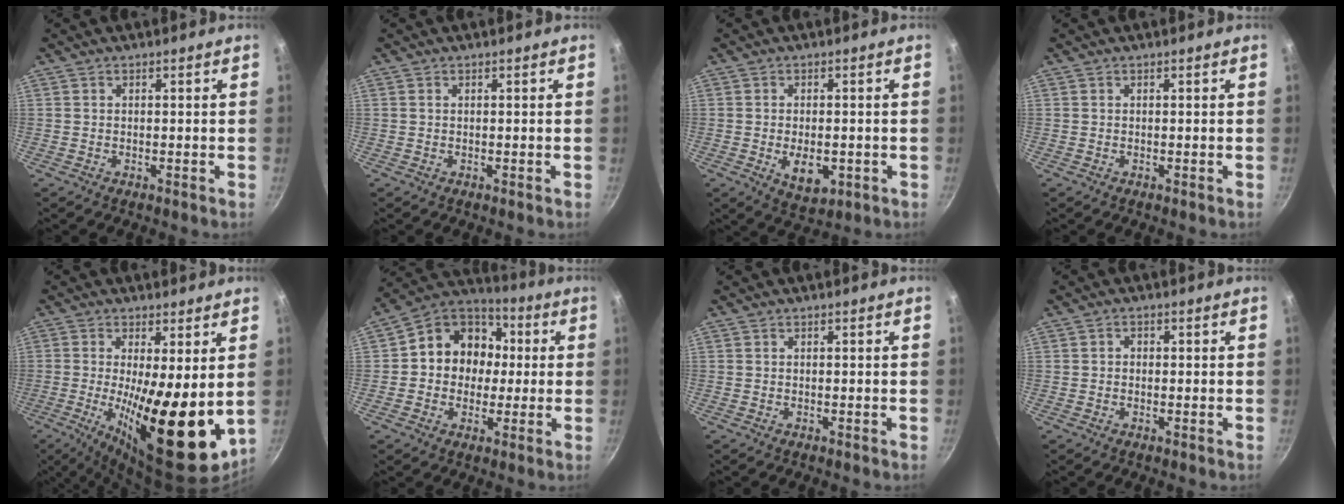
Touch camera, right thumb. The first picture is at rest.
{"total": 0.0}
{"total": 6.6, "force": [-1.5, 3.7, 5.3], "torque": [-0.068, -0.005, -0.012]}
{"total": 0.0}
{"total": 18.9, "force": [-0.4, 5.7, 18.0], "torque": [-0.270, -0.035, 0.001]}
{"total": 14.0, "force": [0.7, 12.2, 6.9], "torque": [-0.067, 0.033, -0.007]}
{"total": 0.0}
{"total": 1.0, "force": [-0.2, 0.9, 0.4], "torque": [-0.005, 0.005, -0.004]}